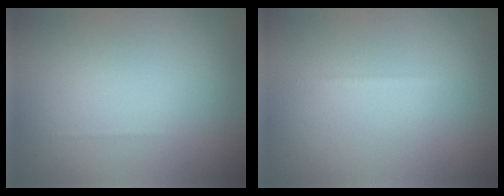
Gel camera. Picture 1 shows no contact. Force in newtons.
{"total": 0.5, "press": 0.5, "slide": 0.0}